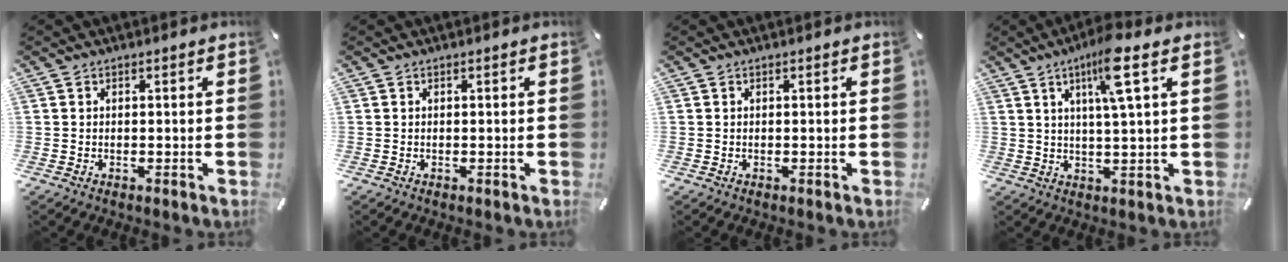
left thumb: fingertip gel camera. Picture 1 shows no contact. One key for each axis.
{"total": 0.0}
{"total": 0.0}
{"total": 10.0, "fx": 4.5, "fy": 1.2, "fz": 8.8, "tx": -0.155, "ty": -0.004, "tz": 0.070}